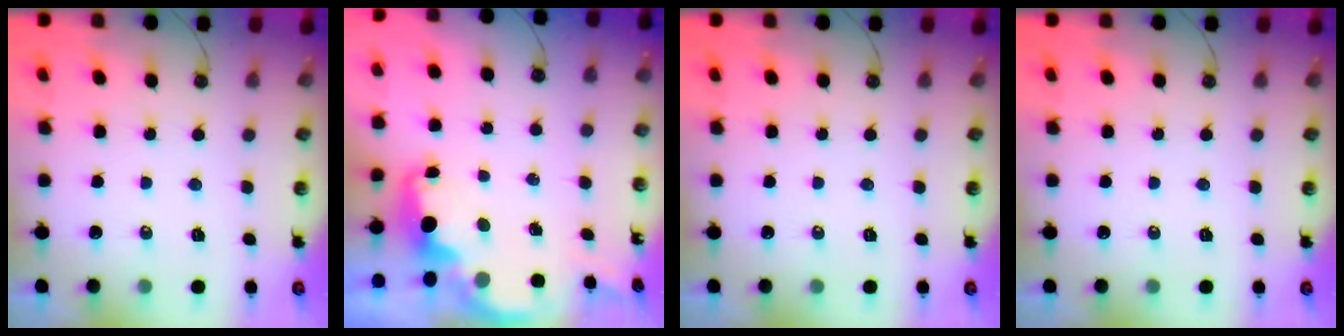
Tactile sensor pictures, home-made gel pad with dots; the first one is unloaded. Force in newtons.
{"total": 2.7, "press": 2.7, "slide": 0.6}
{"total": 0.0}
{"total": 0.0}